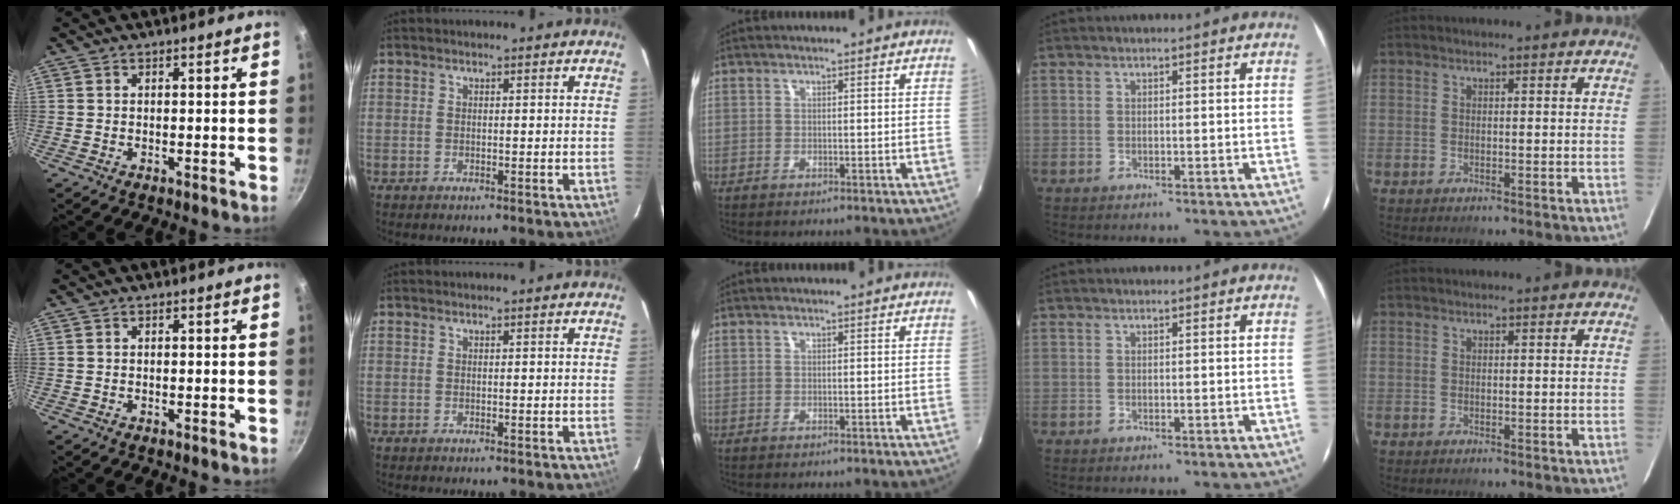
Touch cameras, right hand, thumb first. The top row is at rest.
{}